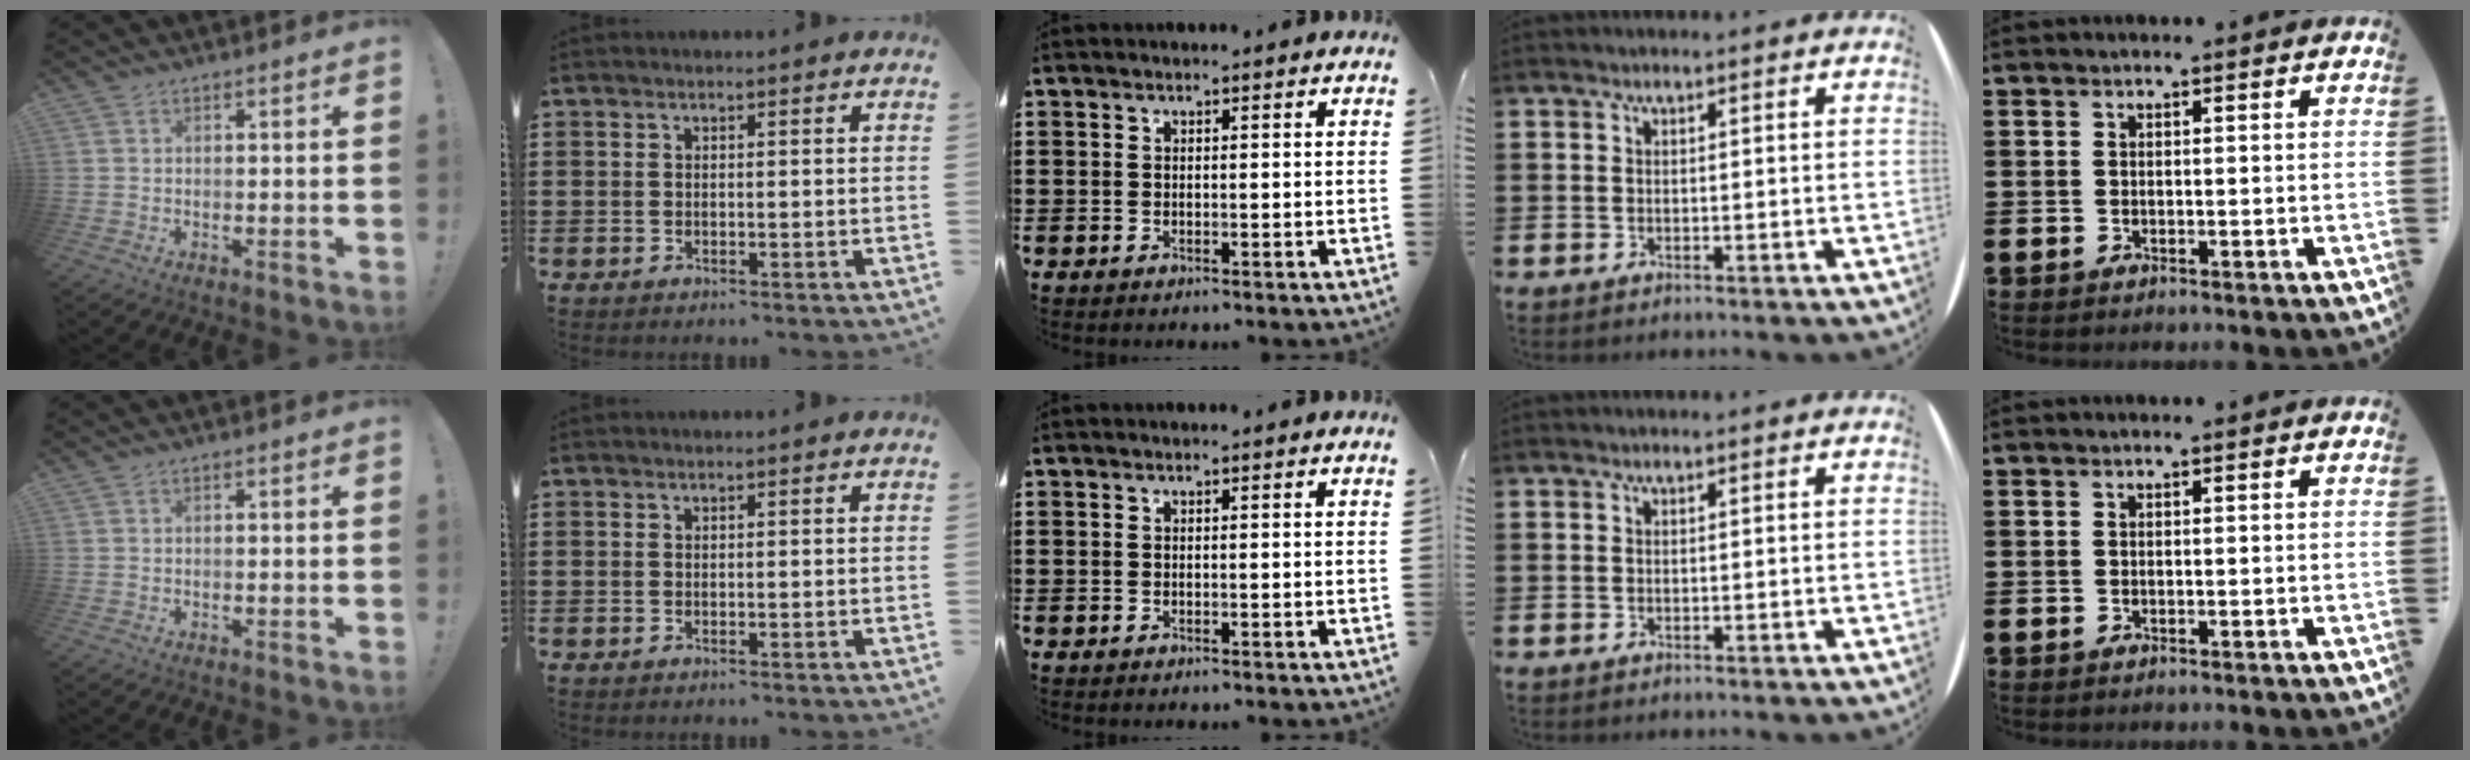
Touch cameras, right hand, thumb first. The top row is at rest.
{}